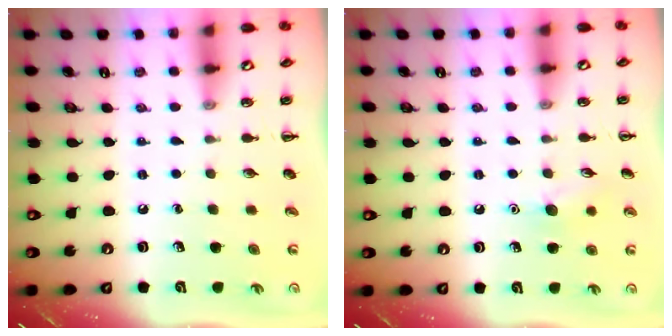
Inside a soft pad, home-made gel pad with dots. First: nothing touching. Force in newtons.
{"total": 6.8, "press": 6.6, "slide": 1.7}